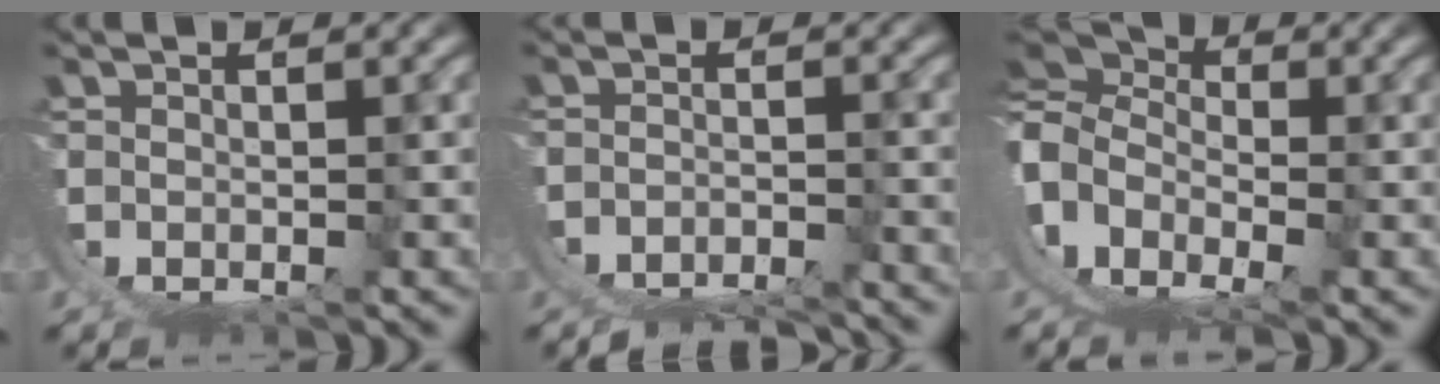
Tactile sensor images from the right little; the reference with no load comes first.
{"total": 5.7, "force": [-5.6, 0.2, 1.1], "torque": [-0.008, -0.024, -0.083]}
{"total": 12.5, "force": [-2.0, 10.5, 6.5], "torque": [-0.158, -0.033, -0.042]}